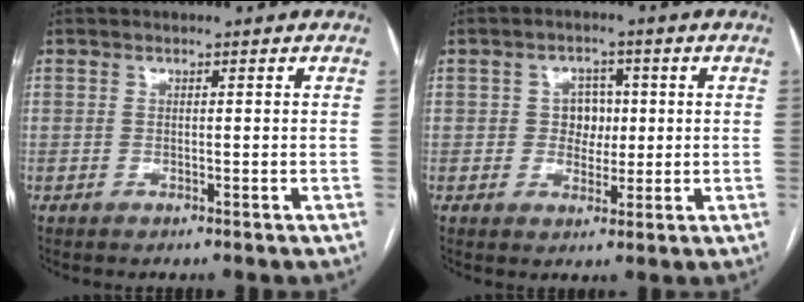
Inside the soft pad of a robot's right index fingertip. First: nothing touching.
{"total": 4.1, "force": [0.4, 3.5, 2.2], "torque": [-0.027, 0.011, 0.008]}